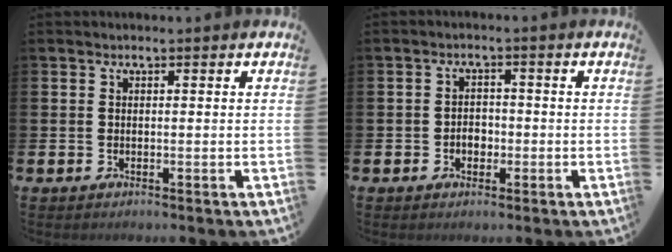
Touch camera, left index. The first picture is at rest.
{"total": 2.2, "force": [-0.8, 1.8, 1.1], "torque": [-0.015, 0.001, -0.020]}